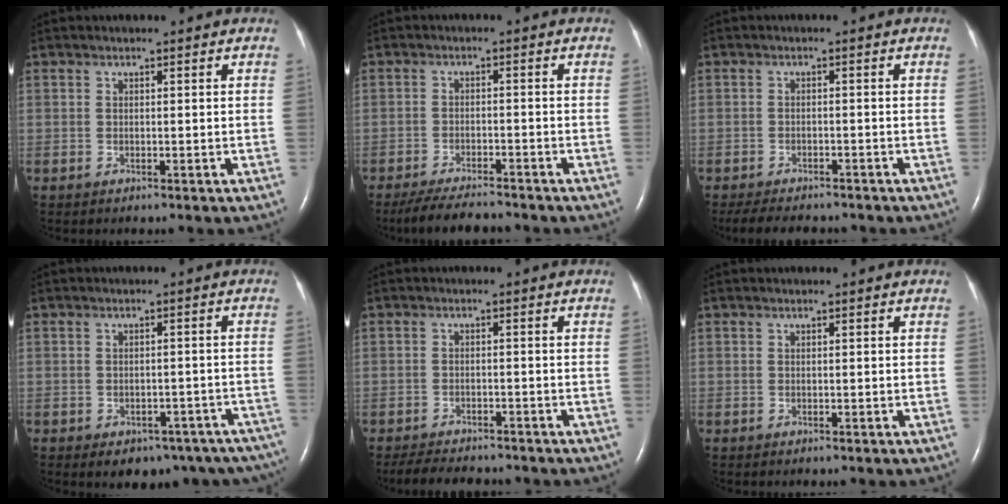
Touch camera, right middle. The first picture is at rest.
{"total": 7.3, "force": [-6.6, 0.9, 2.9], "torque": [-0.051, -0.021, -0.109]}
{"total": 8.4, "force": [-7.3, 2.4, 3.3], "torque": [-0.054, -0.007, -0.101]}
{"total": 13.7, "force": [-10.0, 7.7, 5.4], "torque": [-0.066, 0.014, -0.105]}
{"total": 7.7, "force": [-6.9, 1.8, 2.8], "torque": [-0.047, -0.011, -0.100]}
{"total": 0.0}